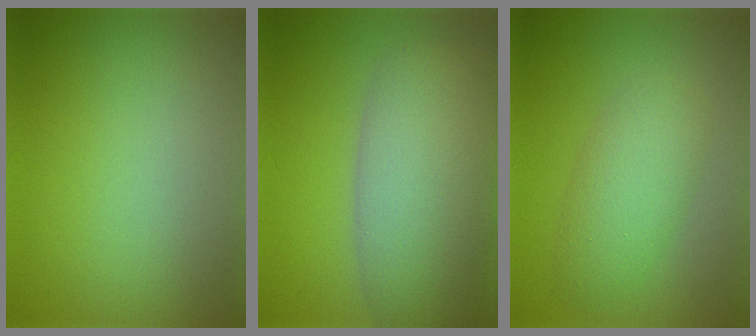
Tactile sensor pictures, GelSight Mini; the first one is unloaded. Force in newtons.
{"total": 9.3, "press": 9.3, "slide": 0.5}
{"total": 3.8, "press": 3.8, "slide": 0.1}